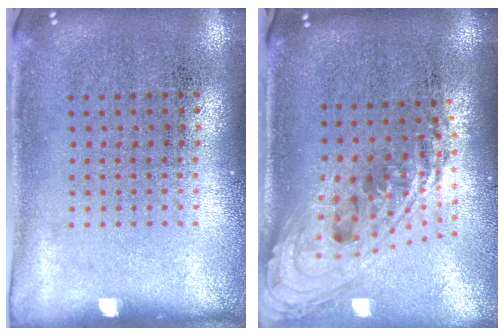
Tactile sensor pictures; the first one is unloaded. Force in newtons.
{"total": 2.3, "press": 1.7, "slide": 1.6}